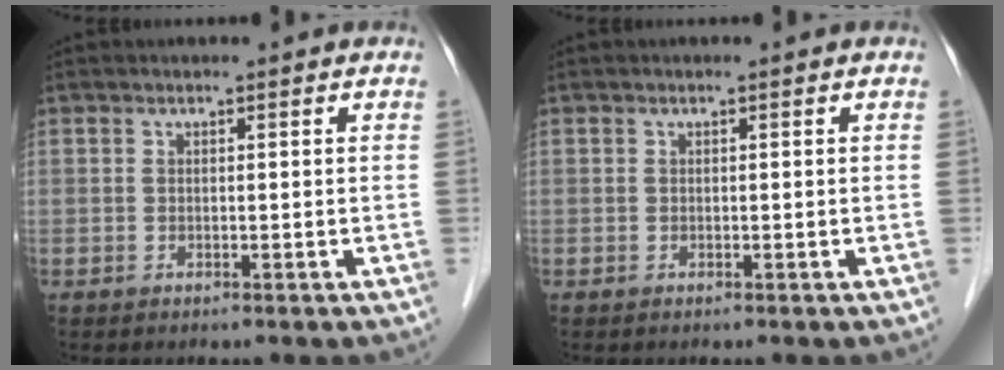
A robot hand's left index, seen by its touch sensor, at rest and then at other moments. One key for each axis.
{"total": 0.0}